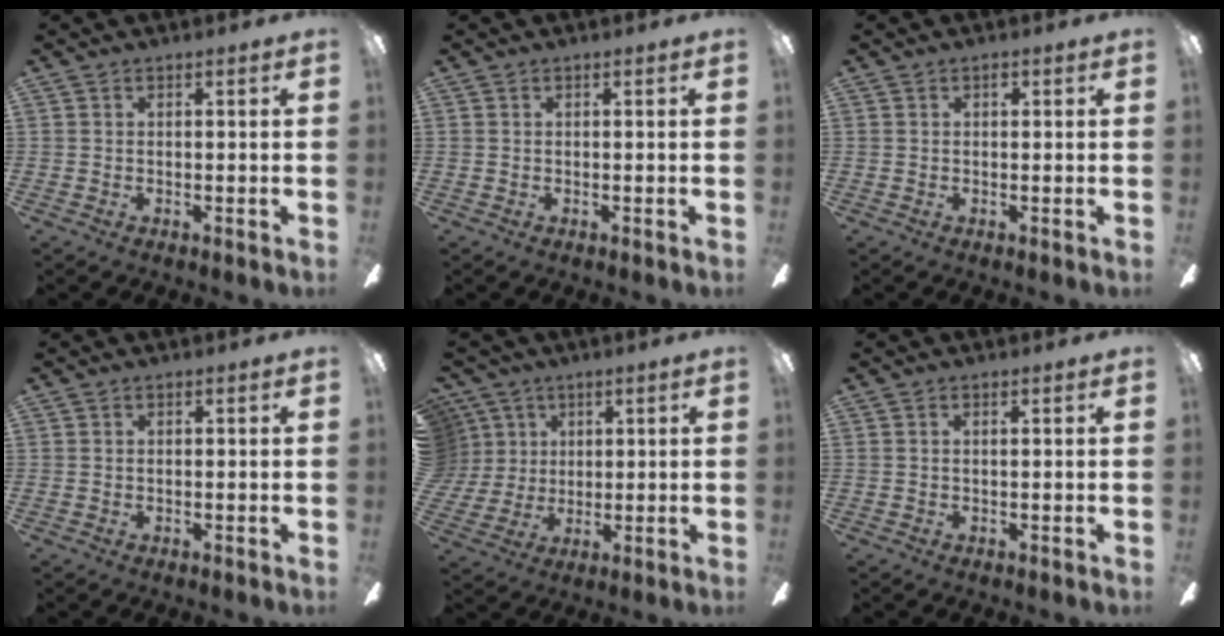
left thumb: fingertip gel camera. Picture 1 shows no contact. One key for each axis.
{"total": 0.0}
{"total": 1.0, "fx": 0.4, "fy": 0.6, "fz": 0.6, "tx": -0.005, "ty": 0.002, "tz": 0.004}
{"total": 0.0}
{"total": 8.4, "fx": 3.2, "fy": 7.7, "fz": 0.7, "tx": -0.044, "ty": -0.015, "tz": 0.067}
{"total": 0.6, "fx": 0.3, "fy": 0.2, "fz": 0.5, "tx": -0.011, "ty": 0.003, "tz": 0.004}